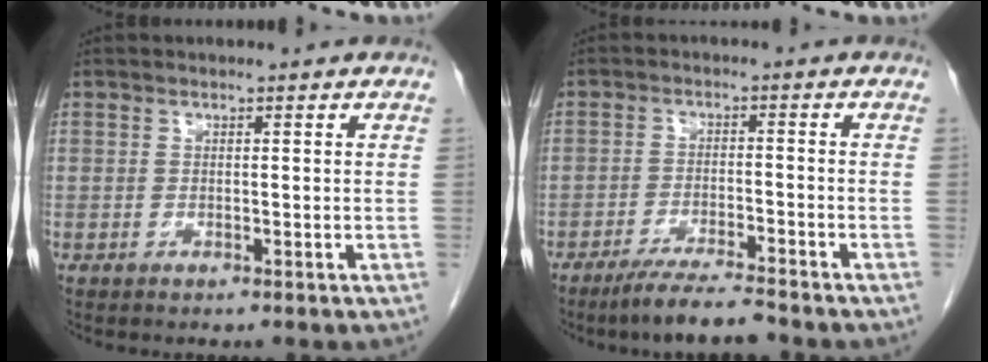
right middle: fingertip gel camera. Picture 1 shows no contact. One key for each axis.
{"total": 6.8, "fx": -5.8, "fy": 0.0, "fz": 3.5, "tx": -0.057, "ty": -0.019, "tz": -0.101}